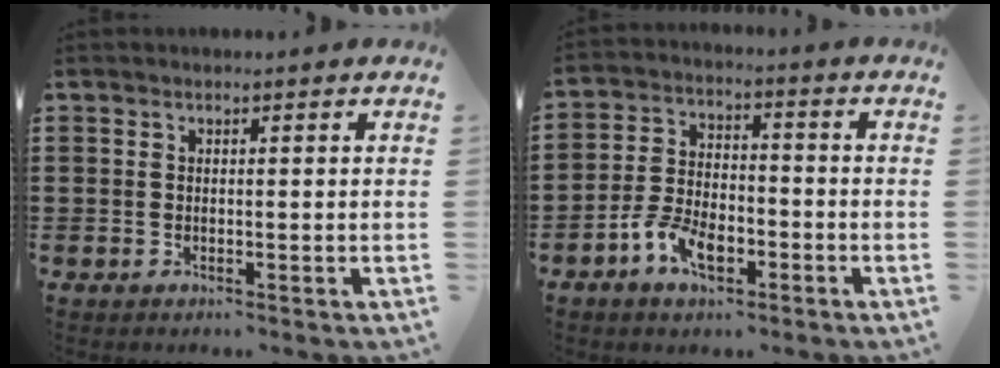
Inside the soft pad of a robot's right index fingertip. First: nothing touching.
{"total": 6.9, "force": [-3.8, 3.5, 4.6], "torque": [-0.108, 0.004, -0.075]}